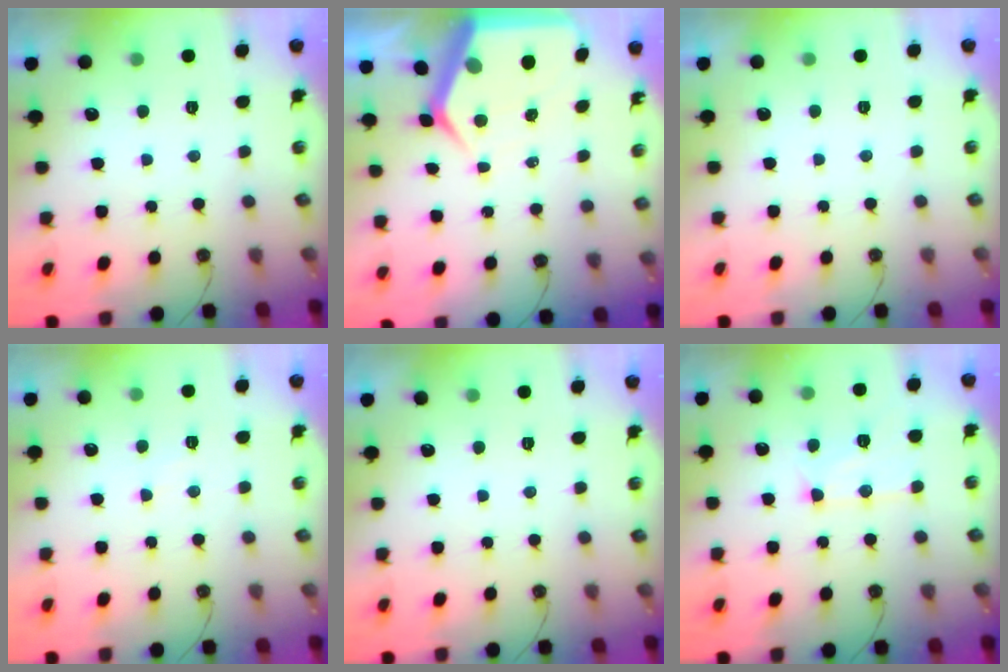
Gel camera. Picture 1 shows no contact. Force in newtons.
{"total": 8.8, "press": 8.8, "slide": 0.9}
{"total": 0.0}
{"total": 7.6, "press": 7.6, "slide": 0.8}
{"total": 0.0}
{"total": 11.9, "press": 11.8, "slide": 0.9}